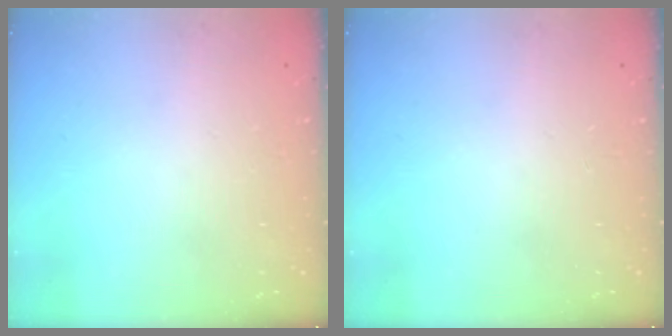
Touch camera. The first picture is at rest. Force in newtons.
{"total": 0.0}